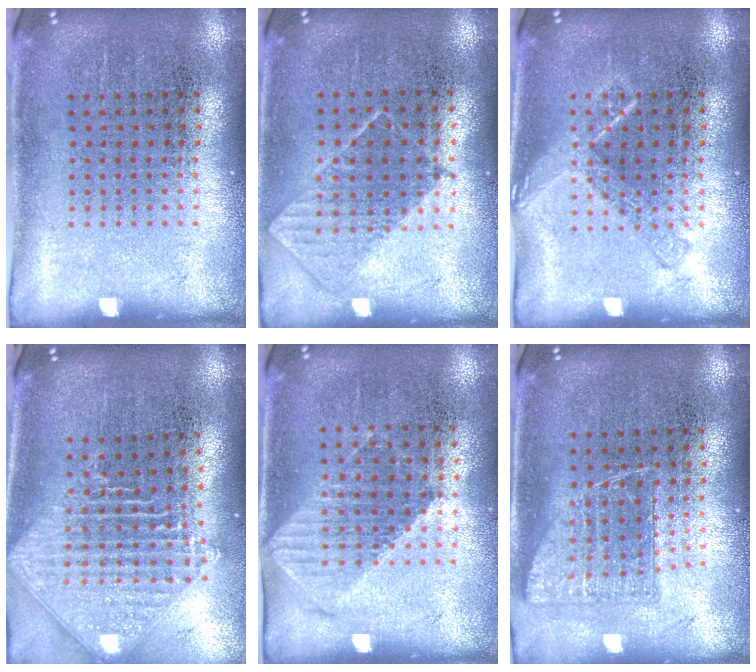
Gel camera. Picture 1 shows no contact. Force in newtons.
{"total": 0.8, "press": 0.8, "slide": 0.3}
{"total": 2.1, "press": 2.0, "slide": 0.2}
{"total": 2.3, "press": 1.8, "slide": 1.5}
{"total": 1.1, "press": 1.0, "slide": 0.4}
{"total": 1.0, "press": 0.9, "slide": 0.5}